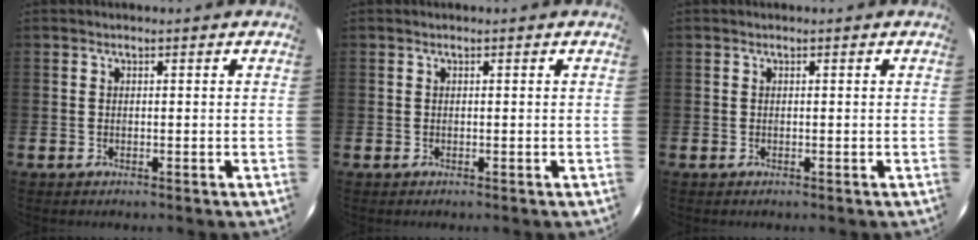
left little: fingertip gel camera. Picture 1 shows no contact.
{"total": 0.0}
{"total": 0.0}